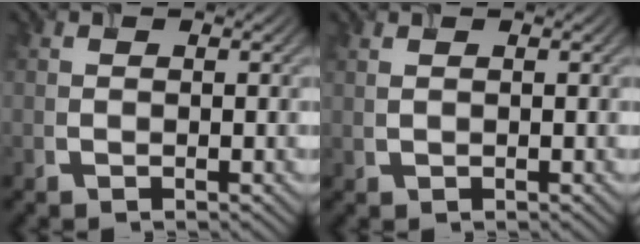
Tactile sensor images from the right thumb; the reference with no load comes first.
{"total": 0.6, "force": [0.4, -0.2, 0.3], "torque": [-0.014, 0.003, 0.009]}